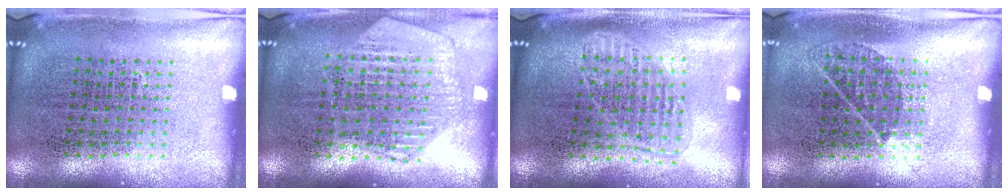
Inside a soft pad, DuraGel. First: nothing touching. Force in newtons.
{"total": 1.2, "press": 1.2, "slide": 0.1}
{"total": 1.6, "press": 1.4, "slide": 0.8}
{"total": 0.8, "press": 0.6, "slide": 0.4}